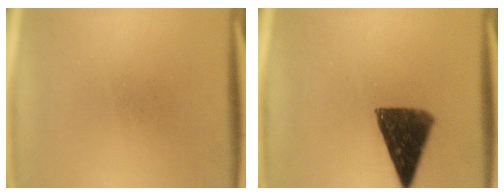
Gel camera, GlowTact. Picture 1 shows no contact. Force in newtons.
{"total": 11.0}